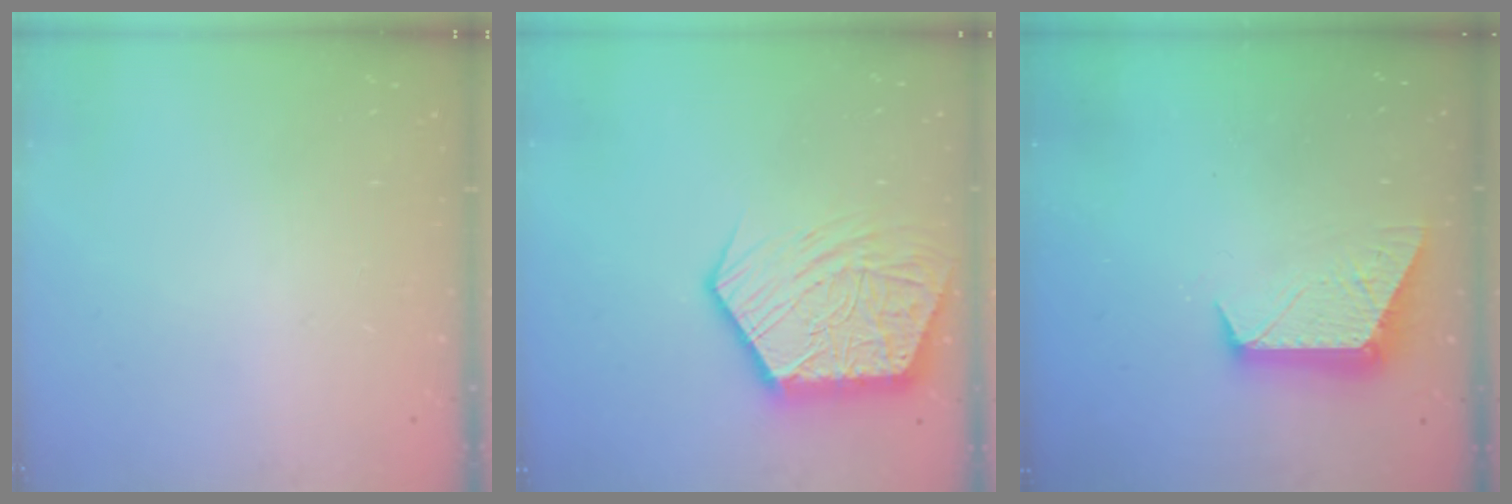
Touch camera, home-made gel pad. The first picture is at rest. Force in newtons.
{"total": 17.7, "press": 17.6, "slide": 1.7}
{"total": 9.3, "press": 9.3, "slide": 0.5}